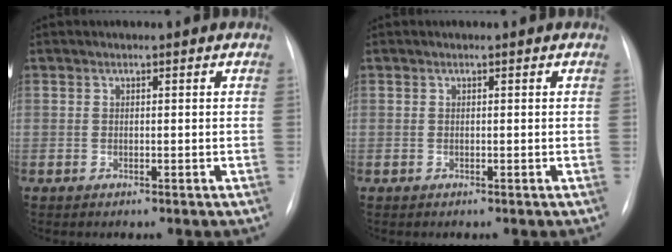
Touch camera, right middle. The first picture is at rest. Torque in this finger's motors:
{"motor_torque": [0.30, -0.41, 0.01, 0.00]}